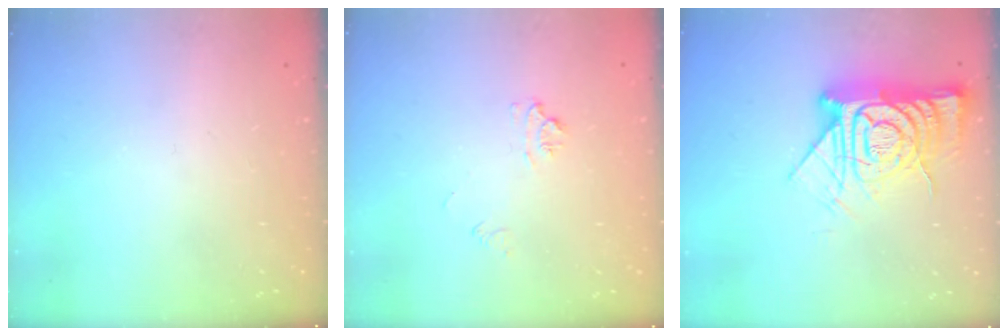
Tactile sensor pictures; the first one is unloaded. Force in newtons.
{"total": 4.6, "press": 4.5, "slide": 0.6}
{"total": 17.2, "press": 17.1, "slide": 1.5}